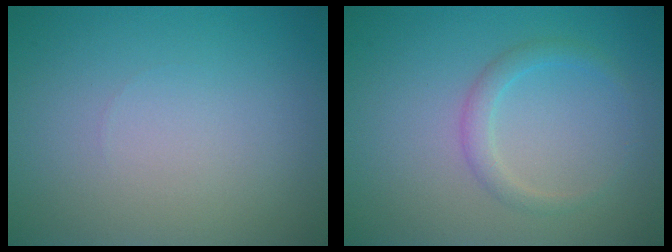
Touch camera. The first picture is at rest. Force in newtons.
{"total": 1.7, "press": 1.7, "slide": 0.1}